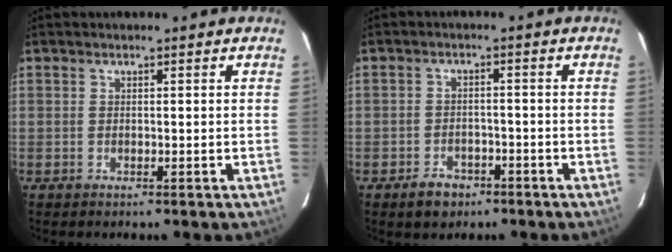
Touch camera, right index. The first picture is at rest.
{"total": 4.8, "force": [-3.1, 3.4, 1.3], "torque": [-0.036, 0.012, -0.039]}